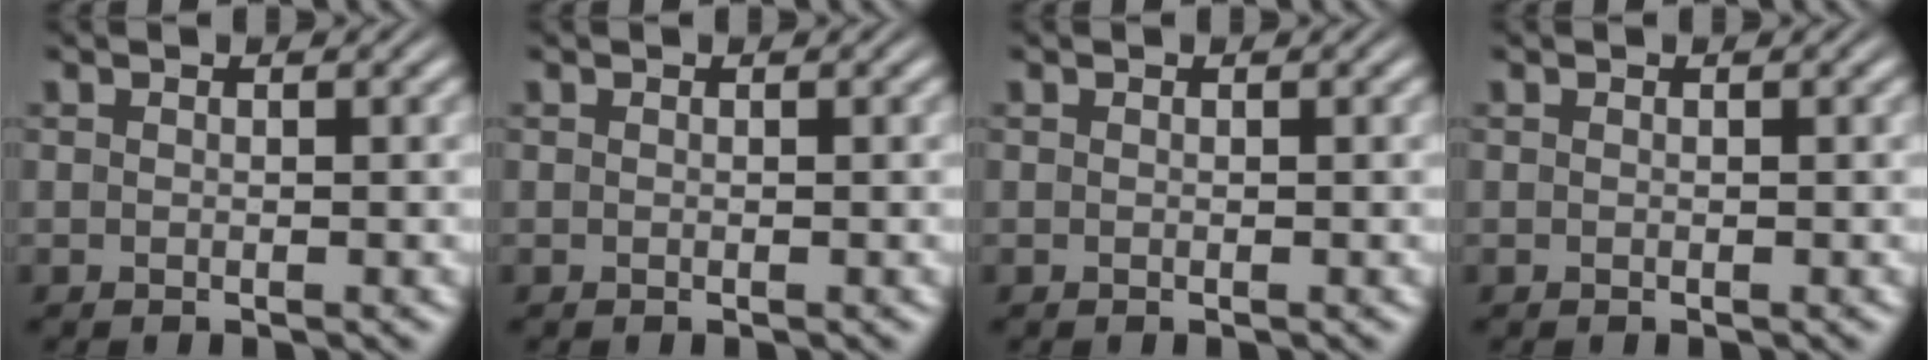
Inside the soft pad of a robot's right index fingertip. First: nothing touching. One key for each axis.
{"total": 0.0}
{"total": 0.0}
{"total": 0.0}